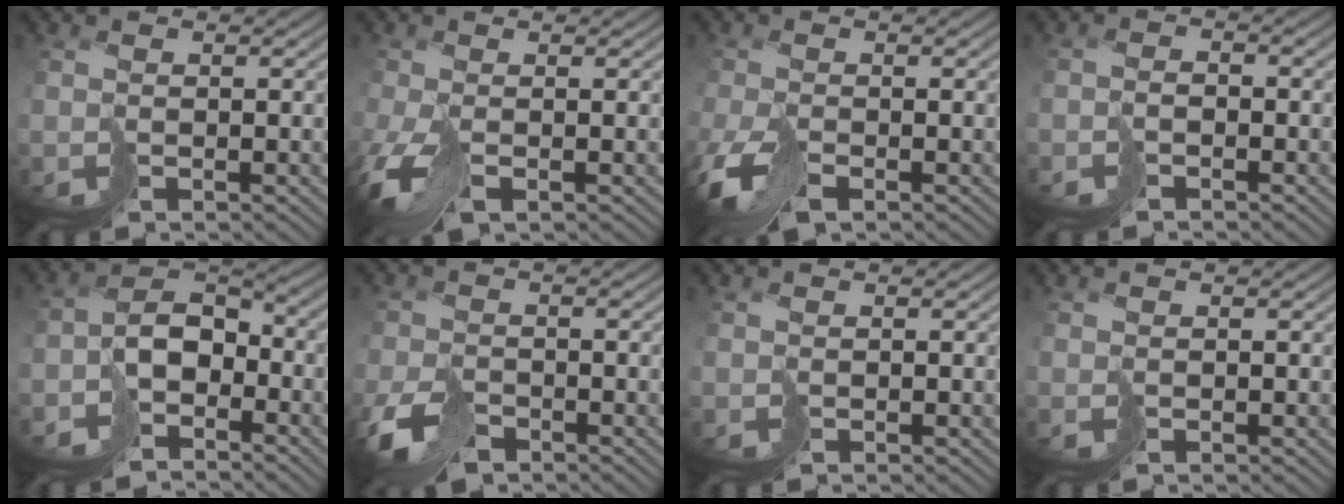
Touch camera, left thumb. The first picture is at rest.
{"total": 4.6, "force": [-2.0, 1.8, 3.7], "torque": [-0.078, -0.006, -0.037]}
{"total": 4.7, "force": [-2.8, 2.1, 3.1], "torque": [-0.067, -0.006, -0.054]}
{"total": 1.5, "force": [-1.5, 0.5, -0.1], "torque": [0.013, 0.004, -0.031]}
{"total": 6.6, "force": [-4.4, 4.0, 3.0], "torque": [-0.032, 0.000, -0.090]}
{"total": 4.3, "force": [-3.1, 2.1, 2.2], "torque": [-0.039, 0.000, -0.062]}
{"total": 0.0}
{"total": 0.0}